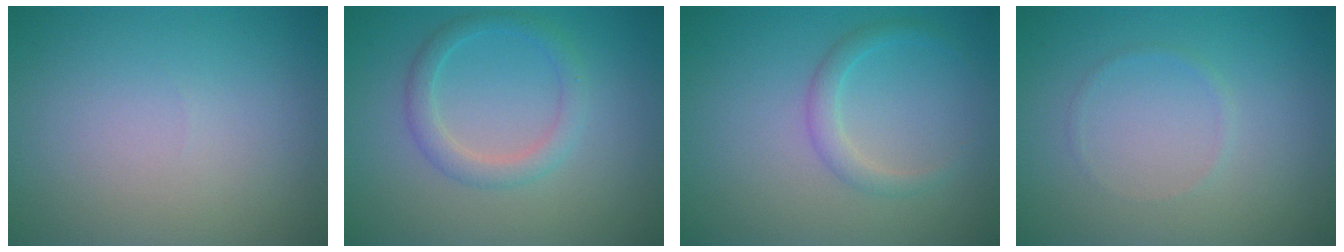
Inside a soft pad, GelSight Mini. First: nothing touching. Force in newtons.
{"total": 2.4, "press": 2.4, "slide": 0.1}
{"total": 1.7, "press": 1.7, "slide": 0.1}
{"total": 0.6, "press": 0.6, "slide": 0.1}